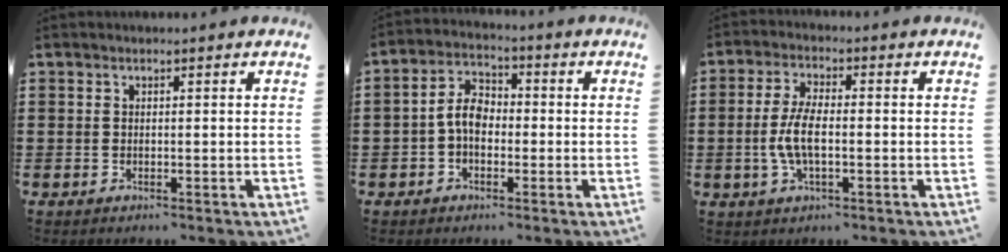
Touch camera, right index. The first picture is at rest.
{"total": 5.2, "force": [-0.8, 3.3, 4.0], "torque": [-0.091, 0.008, -0.020]}
{"total": 5.8, "force": [-1.0, 2.2, 5.3], "torque": [-0.128, -0.006, -0.028]}